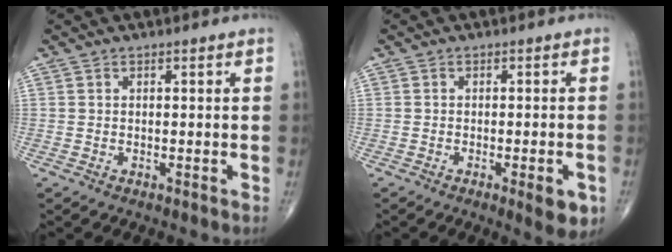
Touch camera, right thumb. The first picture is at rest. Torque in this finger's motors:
{"motor_torque": [0.92, 0.72, 0.47, -0.55, 0.16]}